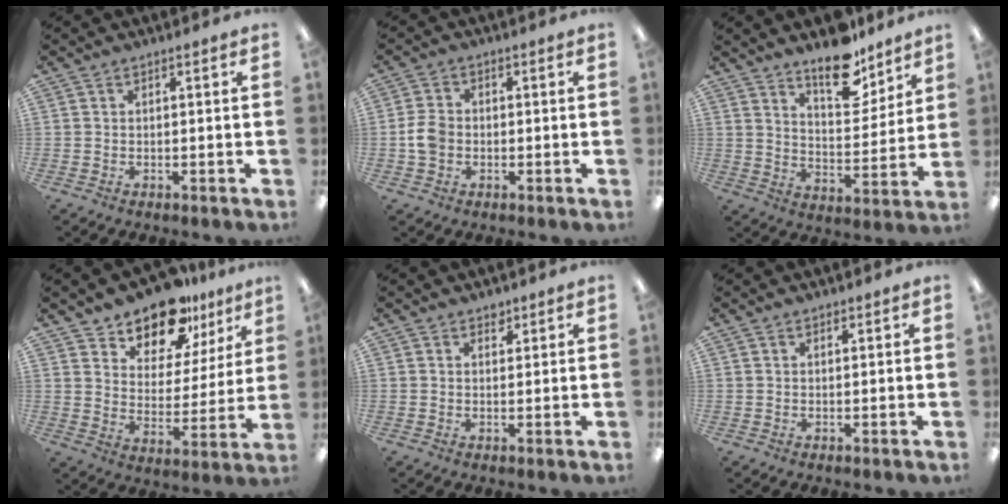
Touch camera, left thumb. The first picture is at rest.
{"total": 5.2, "force": [-0.7, 4.1, 3.2], "torque": [-0.061, 0.009, -0.012]}
{"total": 13.8, "force": [10.9, 5.6, 6.2], "torque": [-0.076, -0.075, 0.192]}
{"total": 15.1, "force": [12.6, 6.8, 4.5], "torque": [-0.073, -0.098, 0.229]}
{"total": 2.1, "force": [1.7, 1.1, 0.5], "torque": [0.005, -0.008, 0.028]}
{"total": 0.8, "force": [0.7, 0.3, 0.2], "torque": [-0.004, 0.000, 0.013]}